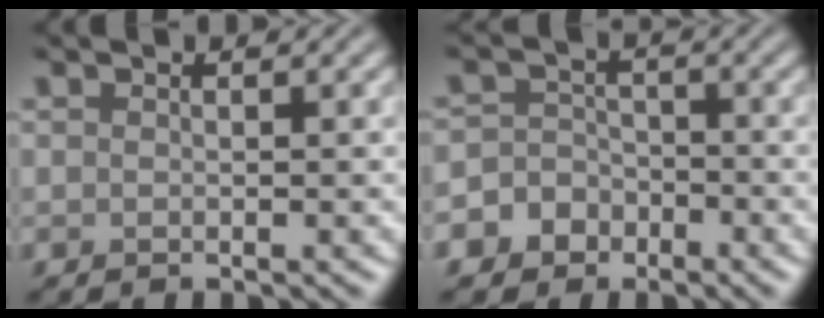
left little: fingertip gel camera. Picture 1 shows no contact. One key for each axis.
{"total": 5.7, "fx": -3.2, "fy": 4.6, "fz": 0.6, "tx": 0.009, "ty": -0.005, "tz": -0.078}